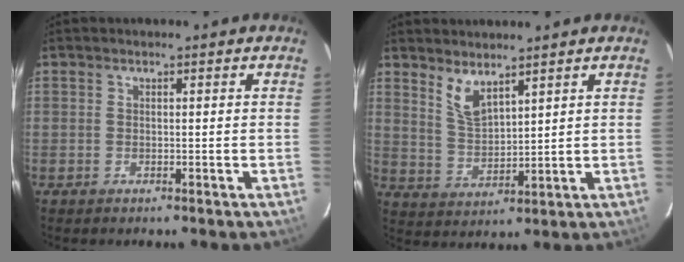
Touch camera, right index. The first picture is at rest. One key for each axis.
{"total": 5.6, "fx": 4.1, "fy": 1.7, "fz": 3.3, "tx": -0.064, "ty": -0.007, "tz": 0.086}